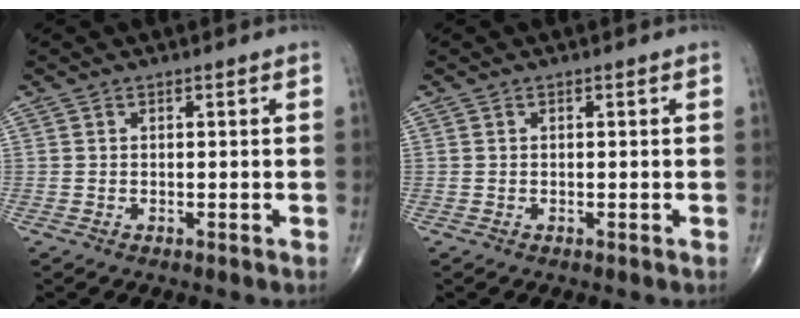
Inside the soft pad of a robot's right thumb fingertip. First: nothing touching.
{"total": 0.0}